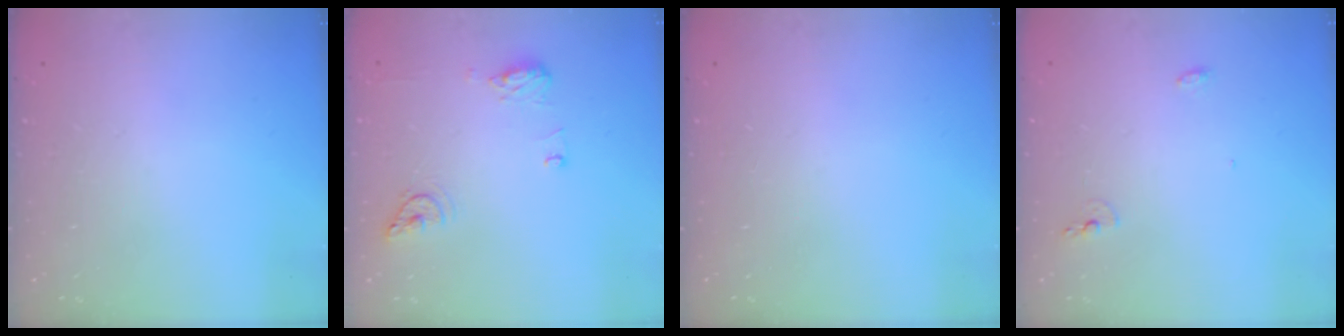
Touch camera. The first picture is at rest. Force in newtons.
{"total": 12.8, "press": 10.6, "slide": 7.2}
{"total": 0.0}
{"total": 4.3, "press": 4.2, "slide": 0.9}